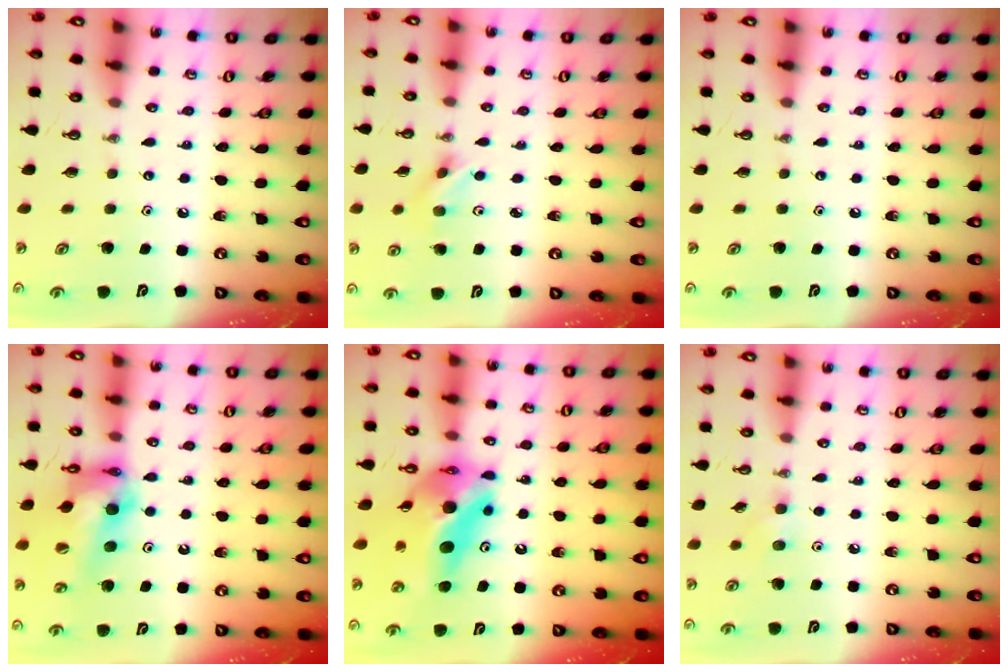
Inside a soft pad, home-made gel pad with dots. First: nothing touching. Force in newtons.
{"total": 3.5, "press": 2.6, "slide": 2.3}
{"total": 0.0}
{"total": 16.5, "press": 16.4, "slide": 1.8}
{"total": 17.4, "press": 15.7, "slide": 7.4}
{"total": 6.1, "press": 6.0, "slide": 1.3}